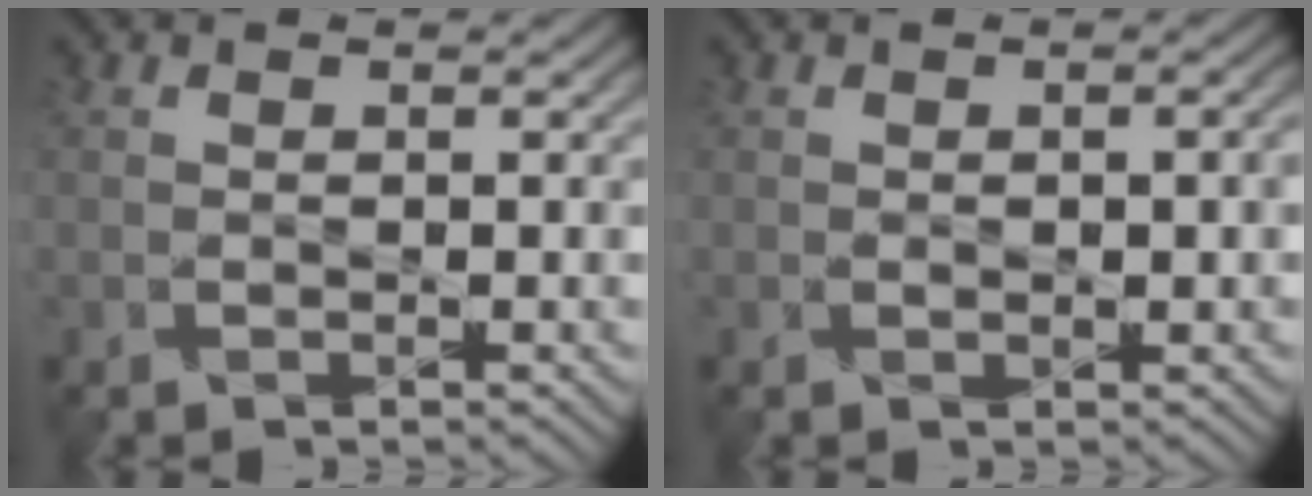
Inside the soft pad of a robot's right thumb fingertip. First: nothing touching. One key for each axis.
{"total": 2.2, "fx": -0.1, "fy": 1.0, "fz": 1.9, "tx": -0.028, "ty": -0.004, "tz": 0.001}